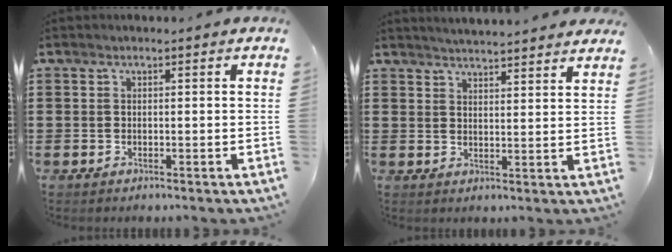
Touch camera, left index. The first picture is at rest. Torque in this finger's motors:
{"motor_torque": [1.09, -0.84, 0.11, 0.05]}